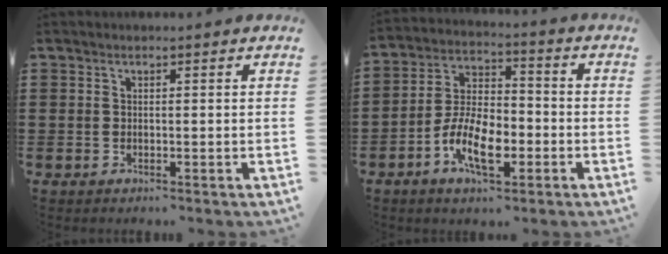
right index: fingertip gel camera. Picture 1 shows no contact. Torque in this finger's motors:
{"motor_torque": [1.16, 0.97, 0.57, 0.15]}